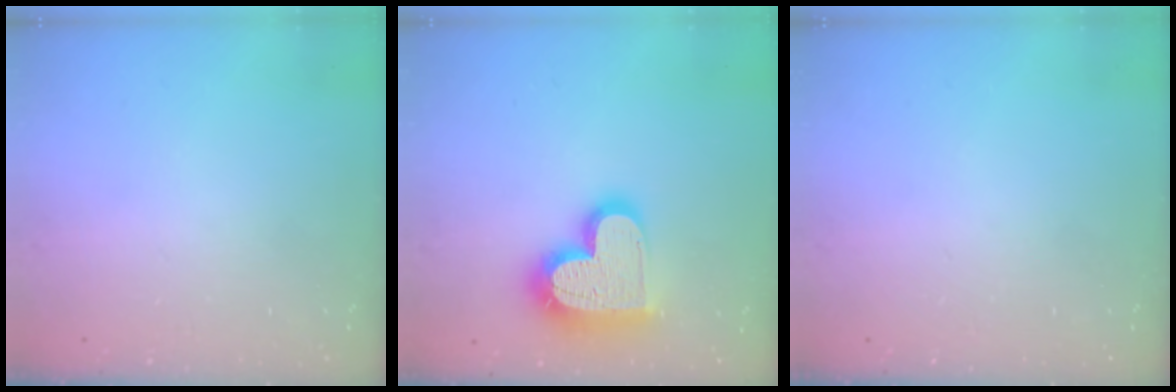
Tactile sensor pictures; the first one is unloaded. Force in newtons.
{"total": 20.0, "press": 19.9, "slide": 1.4}
{"total": 0.0}